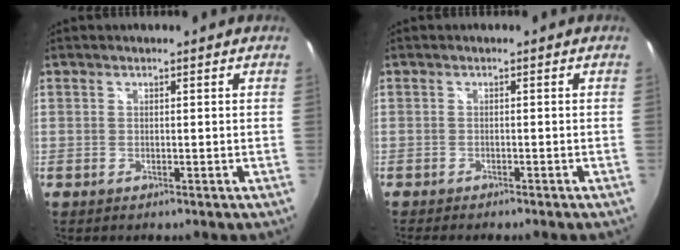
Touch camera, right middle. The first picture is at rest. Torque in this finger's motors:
{"motor_torque": [1.07, -1.07, 0.26, 0.08]}